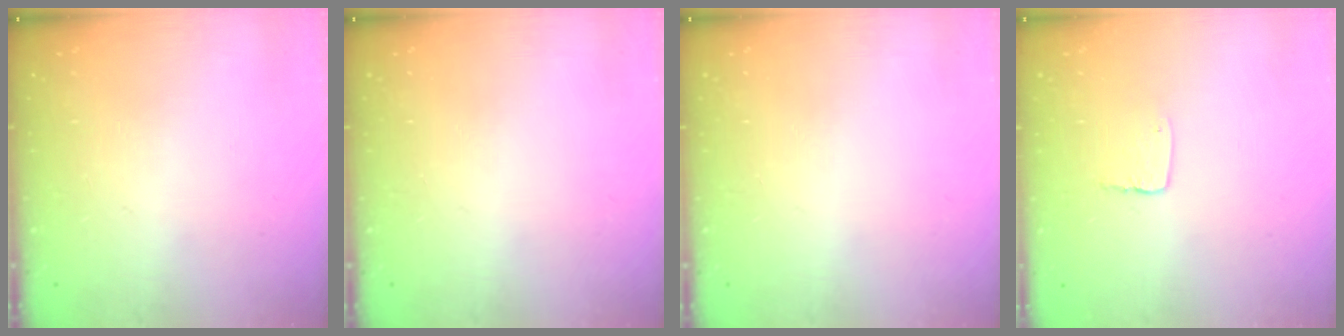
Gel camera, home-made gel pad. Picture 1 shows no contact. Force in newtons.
{"total": 0.0}
{"total": 0.0}
{"total": 3.8, "press": 3.8, "slide": 0.4}